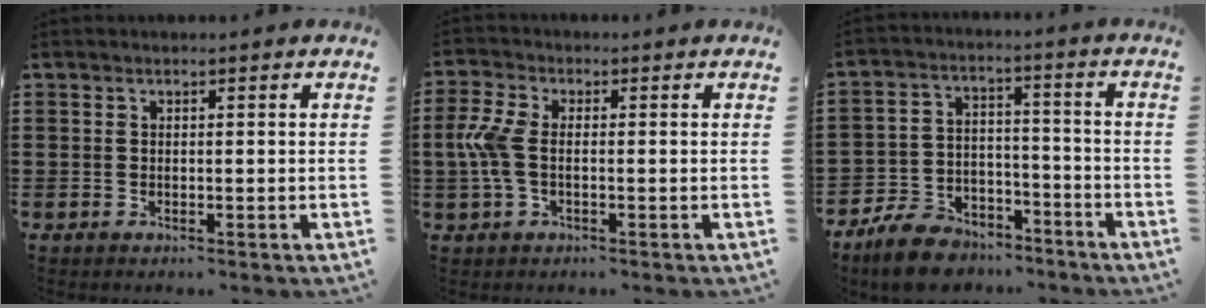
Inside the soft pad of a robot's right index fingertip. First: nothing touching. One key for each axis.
{"total": 5.9, "fx": -0.5, "fy": 2.8, "fz": 5.2, "tx": -0.136, "ty": -0.008, "tz": -0.019}
{"total": 8.6, "fx": -7.7, "fy": 3.2, "fz": 2.1, "tx": -0.051, "ty": 0.033, "tz": -0.150}